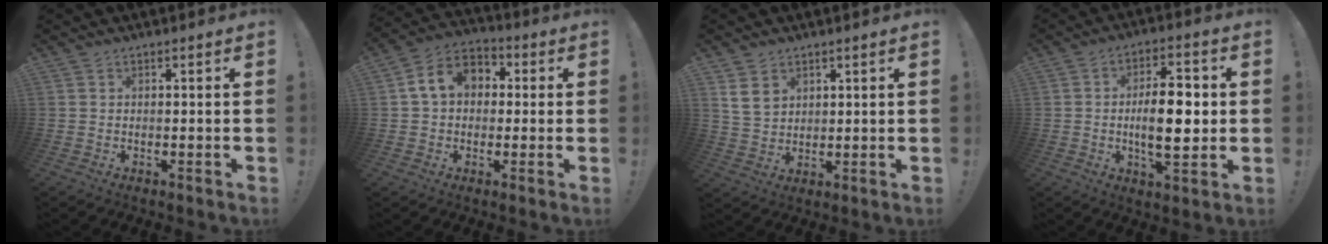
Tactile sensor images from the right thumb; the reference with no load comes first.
{"total": 10.7, "force": [2.3, 8.2, 6.5], "torque": [-0.107, 0.019, 0.049]}
{"total": 7.0, "force": [3.7, 5.0, 3.3], "torque": [-0.053, -0.010, 0.075]}
{"total": 13.4, "force": [-0.5, 5.7, 12.1], "torque": [-0.188, -0.003, -0.018]}